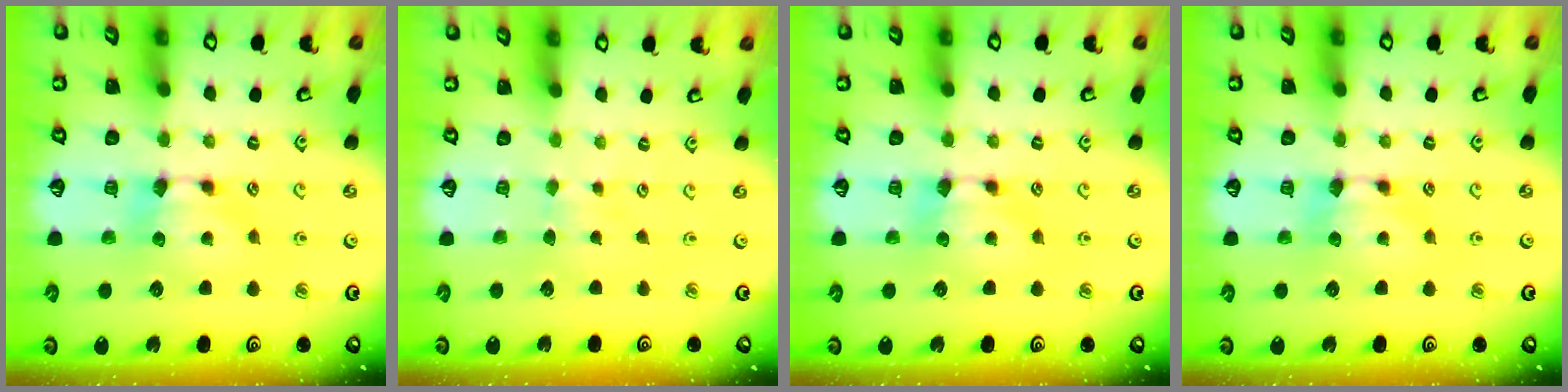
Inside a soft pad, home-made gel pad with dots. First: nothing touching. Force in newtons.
{"total": 2.6, "press": 2.6, "slide": 0.4}
{"total": 0.0}
{"total": 0.0}